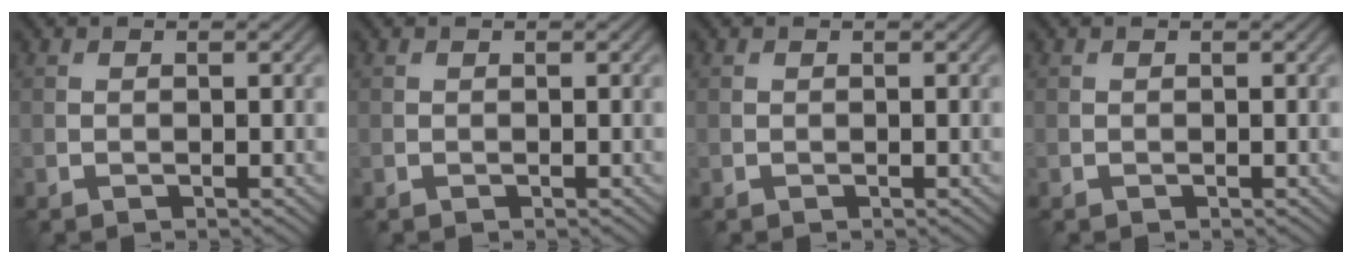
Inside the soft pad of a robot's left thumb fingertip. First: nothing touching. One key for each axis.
{"total": 0.0}
{"total": 0.0}
{"total": 0.0}